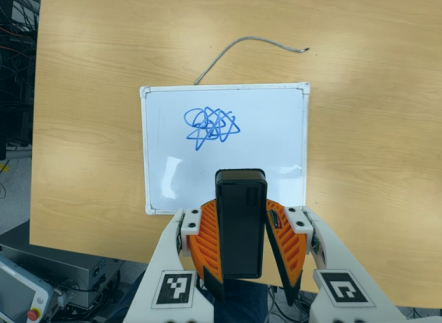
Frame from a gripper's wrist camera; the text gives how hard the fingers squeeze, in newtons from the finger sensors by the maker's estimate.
{"total": 6.1, "left": 5.2, "right": 7.0}